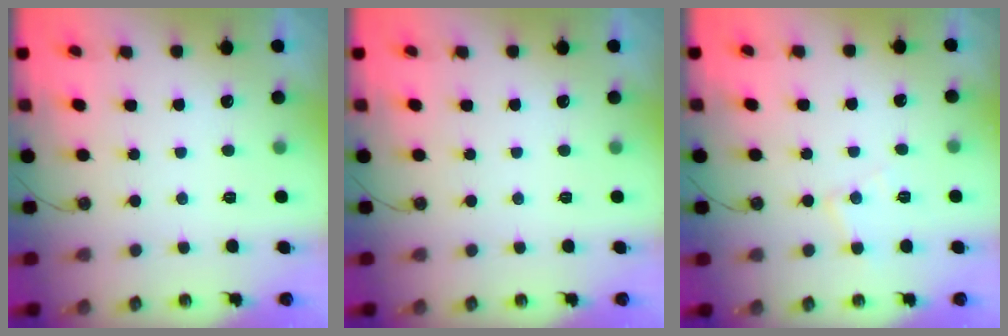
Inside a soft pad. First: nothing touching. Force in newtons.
{"total": 0.0}
{"total": 7.3, "press": 7.3, "slide": 0.5}